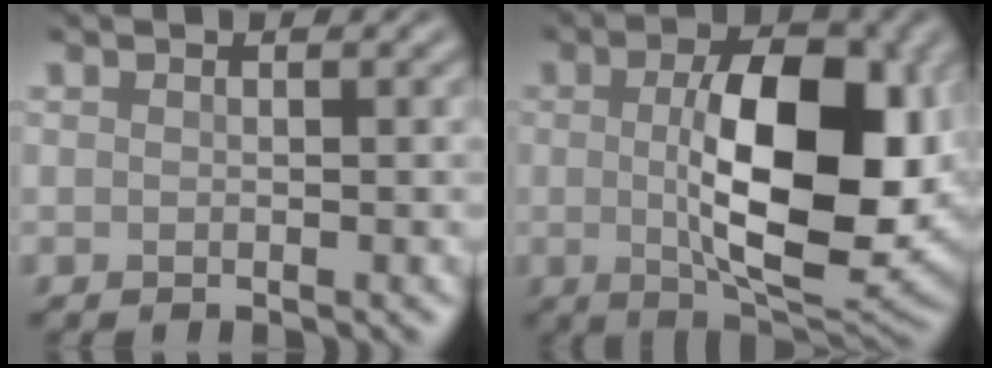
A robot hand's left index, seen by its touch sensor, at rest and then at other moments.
{"total": 12.3, "force": [0.1, 5.5, 10.9], "torque": [-0.171, -0.006, 0.007]}